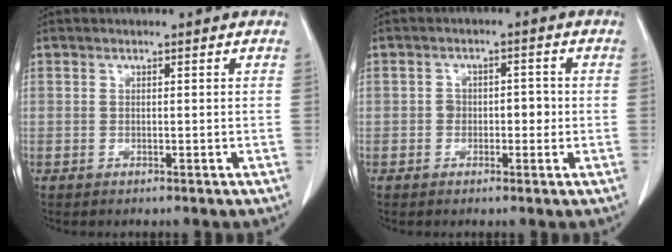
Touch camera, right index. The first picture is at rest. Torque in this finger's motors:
{"motor_torque": [0.28, -0.22, 0.00, 0.04]}